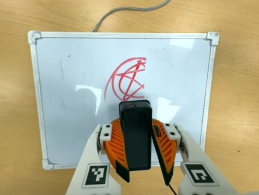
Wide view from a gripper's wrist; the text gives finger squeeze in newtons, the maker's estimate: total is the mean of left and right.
{"total": 11.5, "left": 11.6, "right": 11.4}